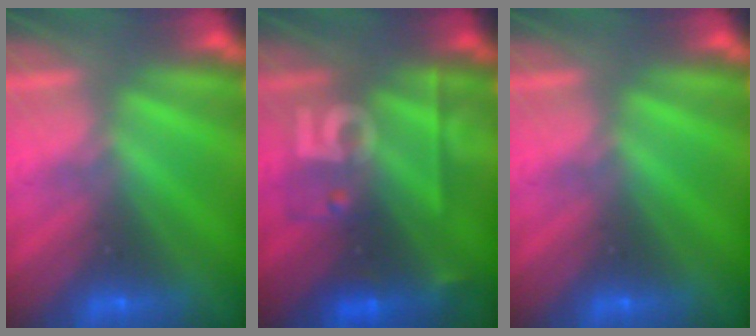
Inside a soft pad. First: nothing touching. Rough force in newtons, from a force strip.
{"total": 2.4}
{"total": 0.0}